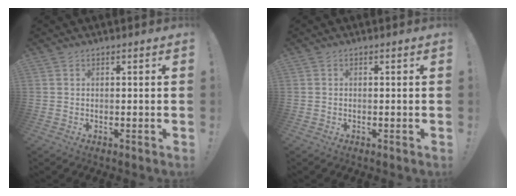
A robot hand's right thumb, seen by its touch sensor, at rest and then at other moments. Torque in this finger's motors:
{"motor_torque": [-0.04, -0.18, -0.11, 0.08, 0.11]}